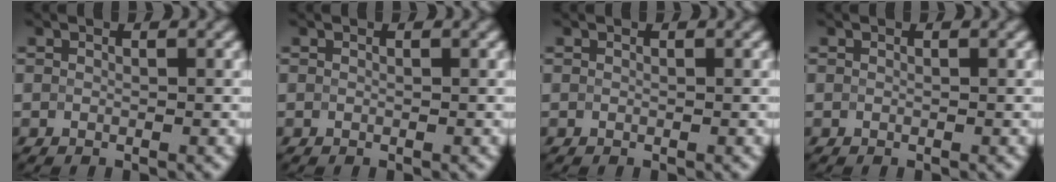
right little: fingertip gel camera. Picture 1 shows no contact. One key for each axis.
{"total": 0.0}
{"total": 0.0}
{"total": 0.0}